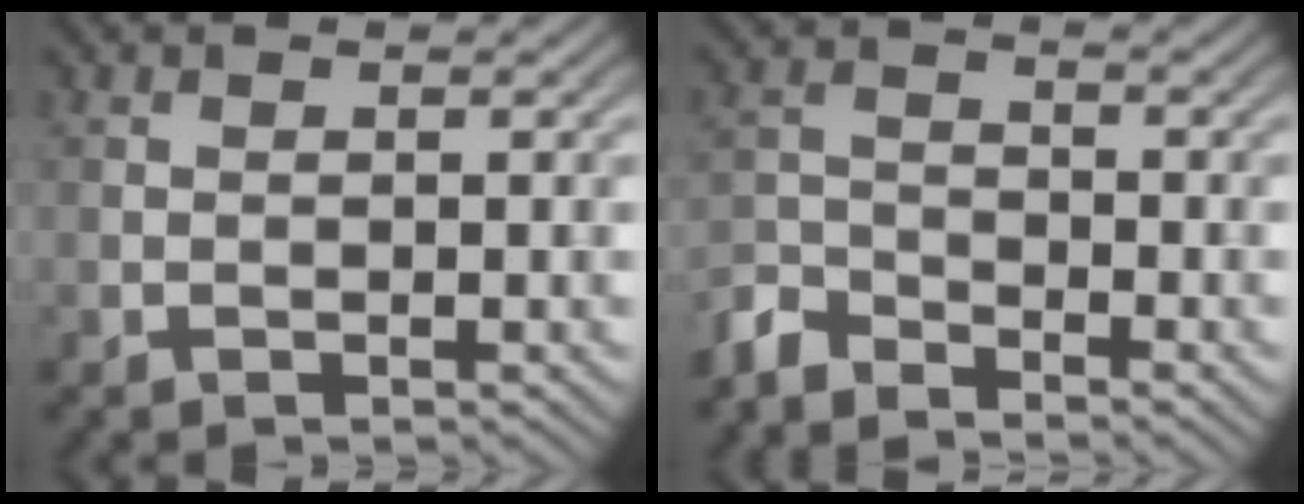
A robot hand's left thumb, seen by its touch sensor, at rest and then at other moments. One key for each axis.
{"total": 4.0, "fx": -3.6, "fy": 1.3, "fz": 1.1, "tx": -0.028, "ty": -0.007, "tz": -0.090}